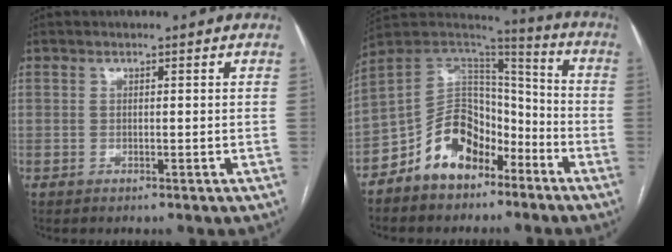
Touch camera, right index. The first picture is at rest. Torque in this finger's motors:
{"motor_torque": [0.25, -0.16, -0.51, -0.21]}